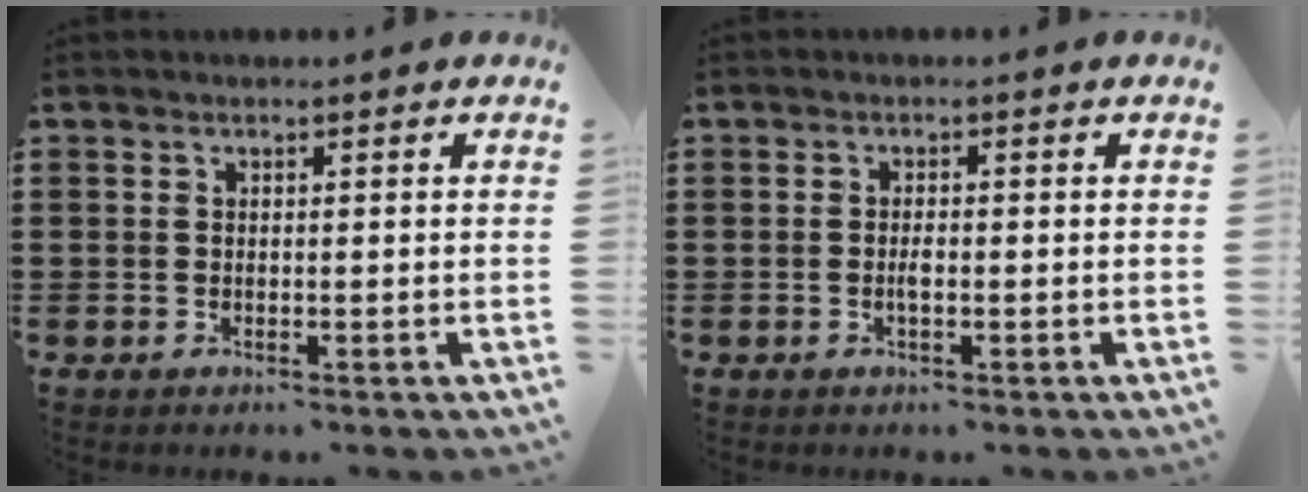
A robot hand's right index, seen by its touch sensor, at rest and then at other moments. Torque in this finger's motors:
{"motor_torque": [2.14, 0.00, 0.12, 0.02]}